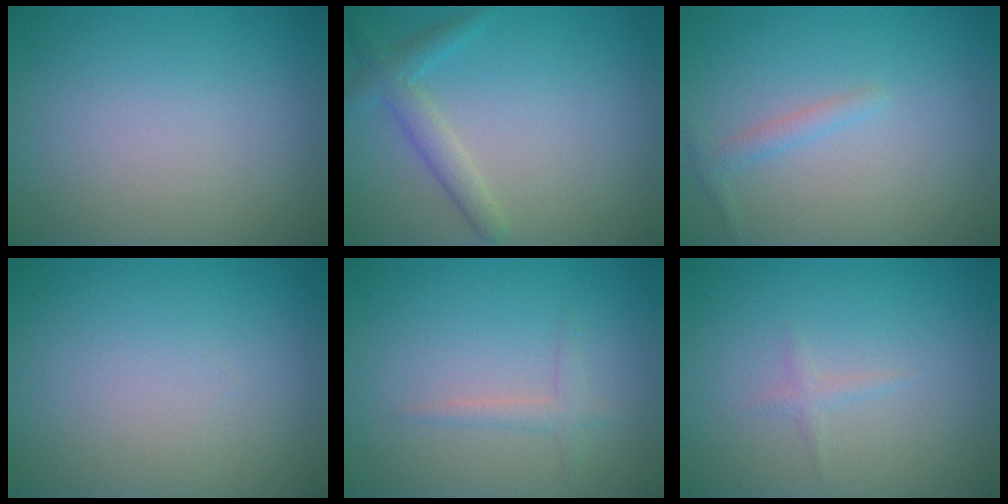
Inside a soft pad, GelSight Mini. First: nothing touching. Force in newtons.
{"total": 2.5, "press": 2.5, "slide": 0.1}
{"total": 1.2, "press": 1.2, "slide": 0.0}
{"total": 0.0}
{"total": 1.3, "press": 1.3, "slide": 0.1}
{"total": 0.8, "press": 0.8, "slide": 0.1}